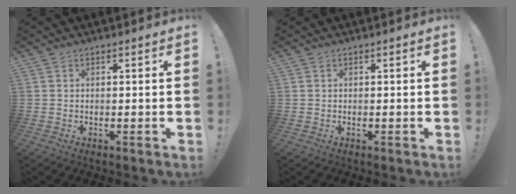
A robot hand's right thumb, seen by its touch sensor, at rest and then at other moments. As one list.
[{"total": 0.0}]